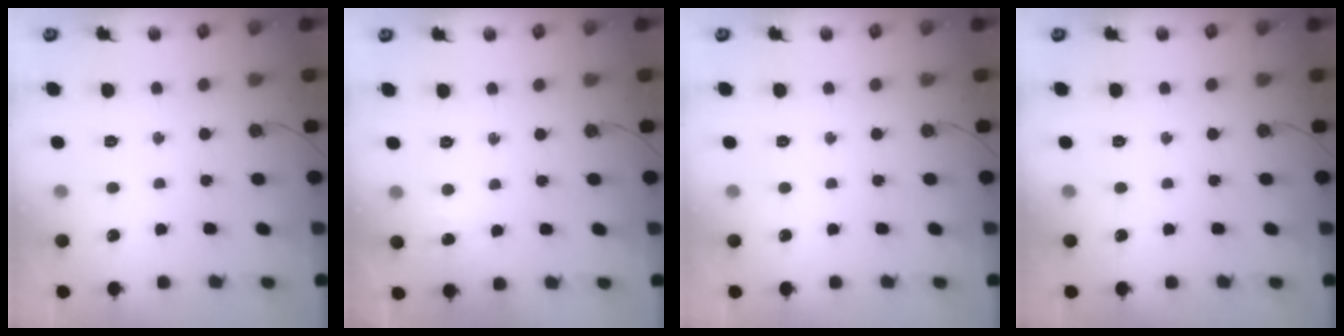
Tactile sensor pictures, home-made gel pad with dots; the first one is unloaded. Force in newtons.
{"total": 3.6, "press": 3.5, "slide": 0.8}
{"total": 0.0}
{"total": 0.0}